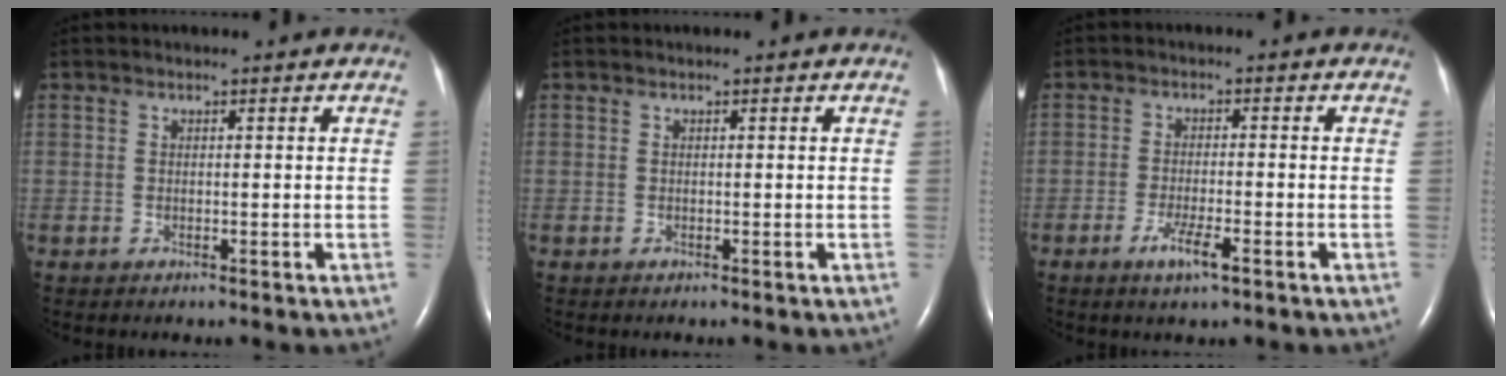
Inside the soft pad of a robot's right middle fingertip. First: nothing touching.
{"total": 0.0}
{"total": 4.0, "force": [-2.2, 0.4, 3.3], "torque": [-0.064, -0.005, -0.041]}